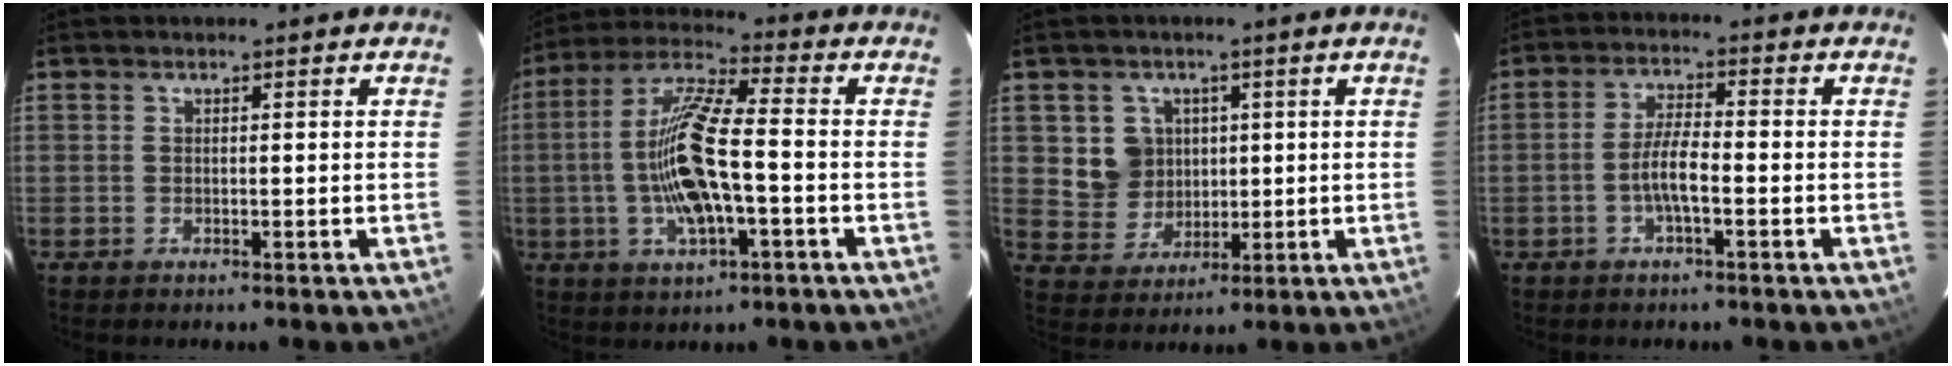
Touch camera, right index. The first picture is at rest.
{"total": 14.4, "force": [-2.8, 3.7, 13.6], "torque": [-0.272, 0.001, -0.055]}
{"total": 7.2, "force": [1.6, 6.9, 1.4], "torque": [-0.037, 0.012, 0.044]}
{"total": 5.1, "force": [-1.8, 0.9, 4.7], "torque": [-0.096, 0.007, -0.037]}